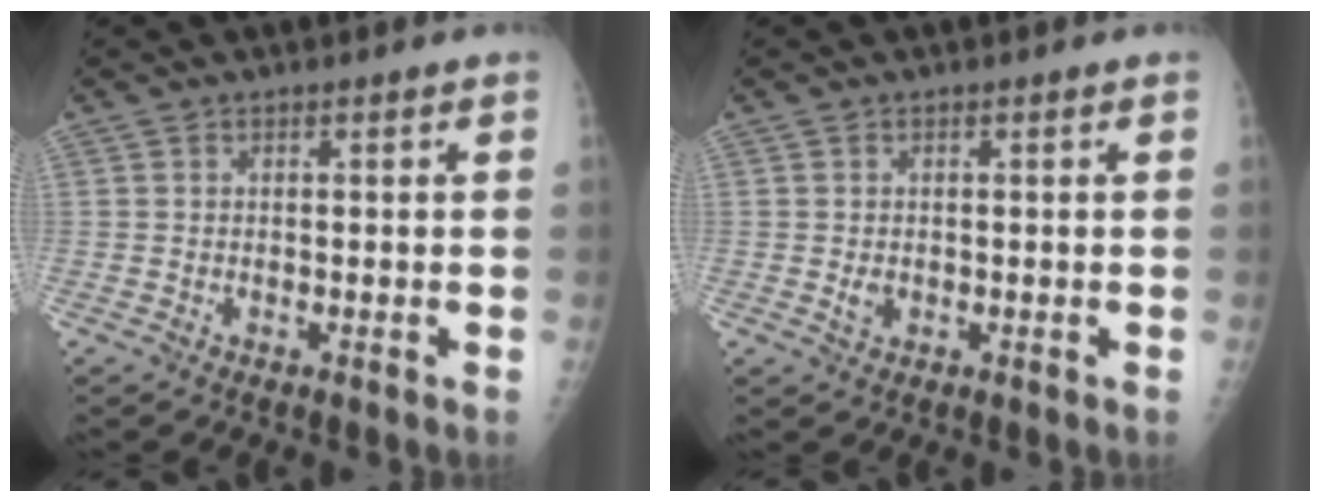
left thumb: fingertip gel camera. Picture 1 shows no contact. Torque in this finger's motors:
{"motor_torque": [-0.15, 0.07, 0.11, -0.07, 0.00]}